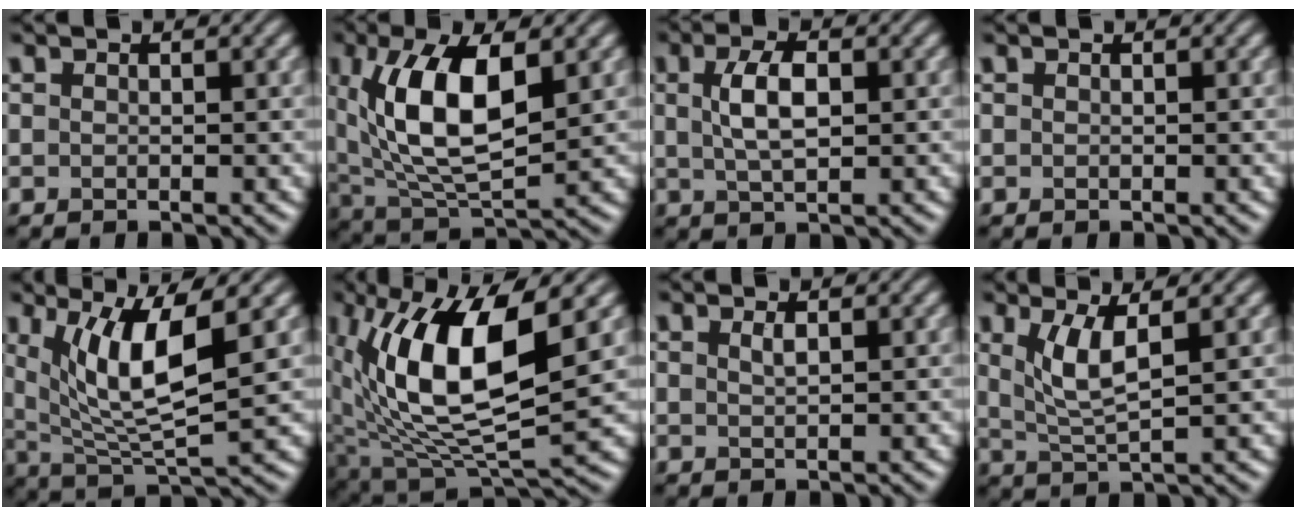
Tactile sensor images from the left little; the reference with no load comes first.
{"total": 10.2, "force": [2.3, 4.6, 8.9], "torque": [-0.172, 0.001, 0.040]}
{"total": 3.9, "force": [0.7, 1.7, 3.4], "torque": [-0.075, 0.003, 0.014]}
{"total": 0.0}
{"total": 7.6, "force": [2.6, 2.1, 6.9], "torque": [-0.132, -0.014, 0.052]}
{"total": 12.8, "force": [2.6, 5.2, 11.4], "torque": [-0.208, -0.003, 0.045]}
{"total": 0.9, "force": [0.5, 0.2, 0.7], "torque": [-0.013, 0.002, 0.008]}
{"total": 3.8, "force": [1.3, 0.9, 3.4], "torque": [-0.077, -0.005, 0.031]}